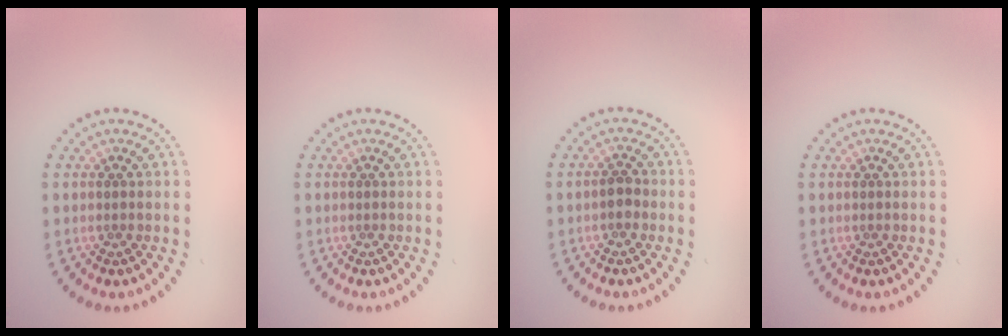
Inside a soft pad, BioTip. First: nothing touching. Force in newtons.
{"total": 0.0}
{"total": 1.4, "press": 1.4, "slide": 0.1}
{"total": 0.0}